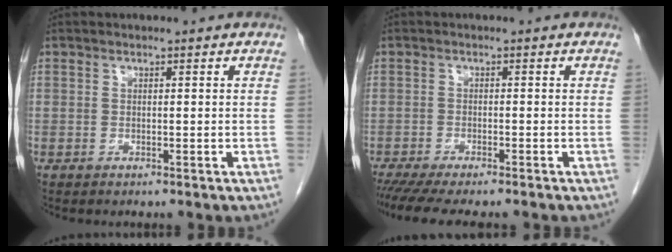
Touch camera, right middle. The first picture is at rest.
{"total": 9.5, "force": [-8.1, 1.2, 4.9], "torque": [-0.069, -0.017, -0.121]}